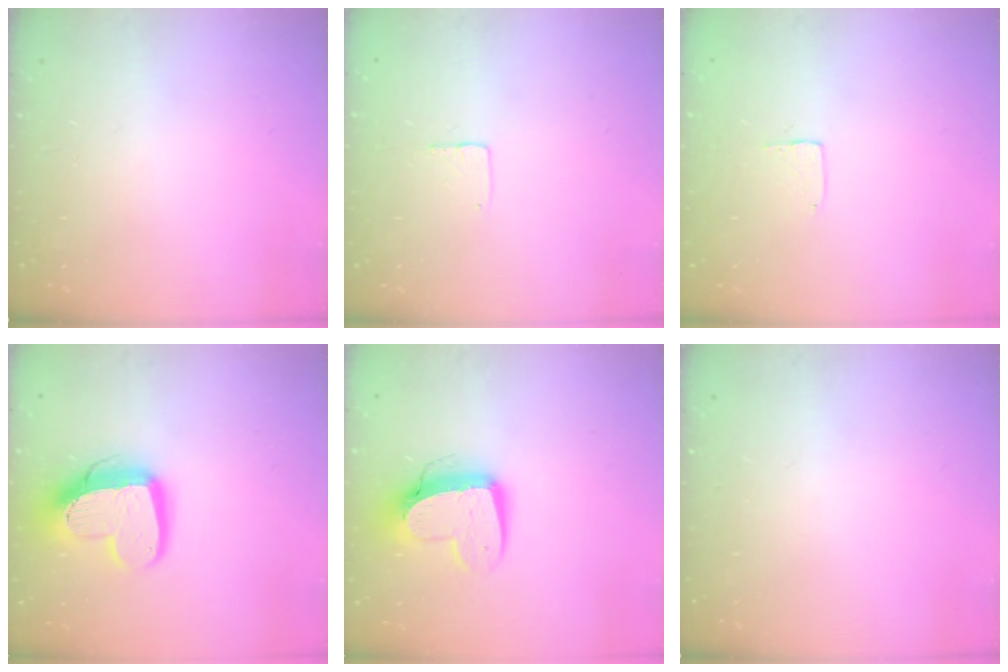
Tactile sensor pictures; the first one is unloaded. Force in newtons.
{"total": 2.7, "press": 2.7, "slide": 0.1}
{"total": 3.5, "press": 3.5, "slide": 0.2}
{"total": 14.0, "press": 13.9, "slide": 1.7}
{"total": 12.2, "press": 12.1, "slide": 1.3}
{"total": 0.0}